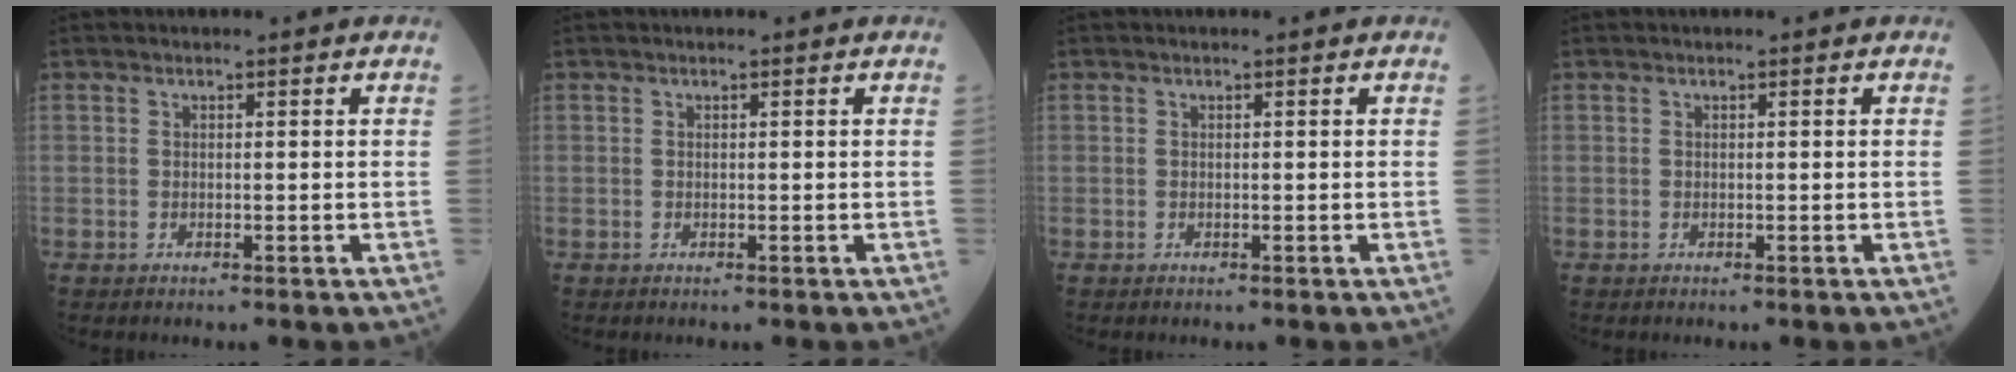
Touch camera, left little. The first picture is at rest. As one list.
[{"total": 0.0}, {"total": 0.0}, {"total": 0.0}]